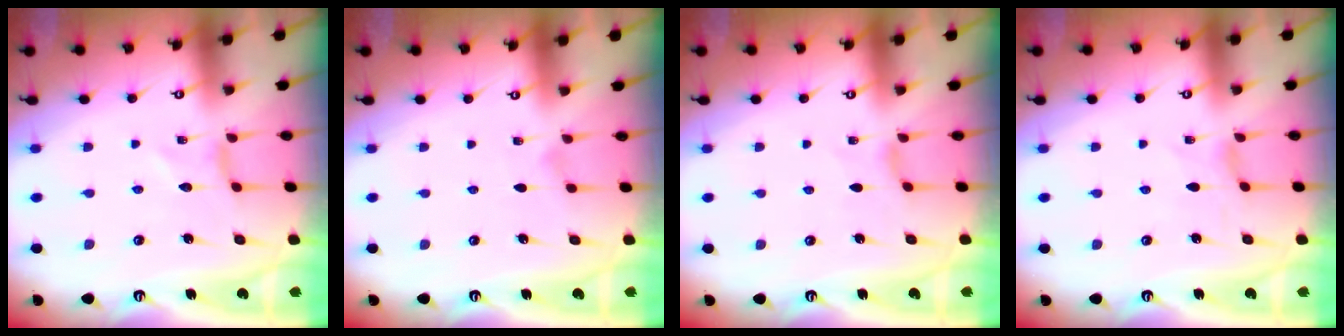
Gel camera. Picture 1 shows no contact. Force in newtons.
{"total": 0.0}
{"total": 0.0}
{"total": 1.3, "press": 1.3, "slide": 0.3}